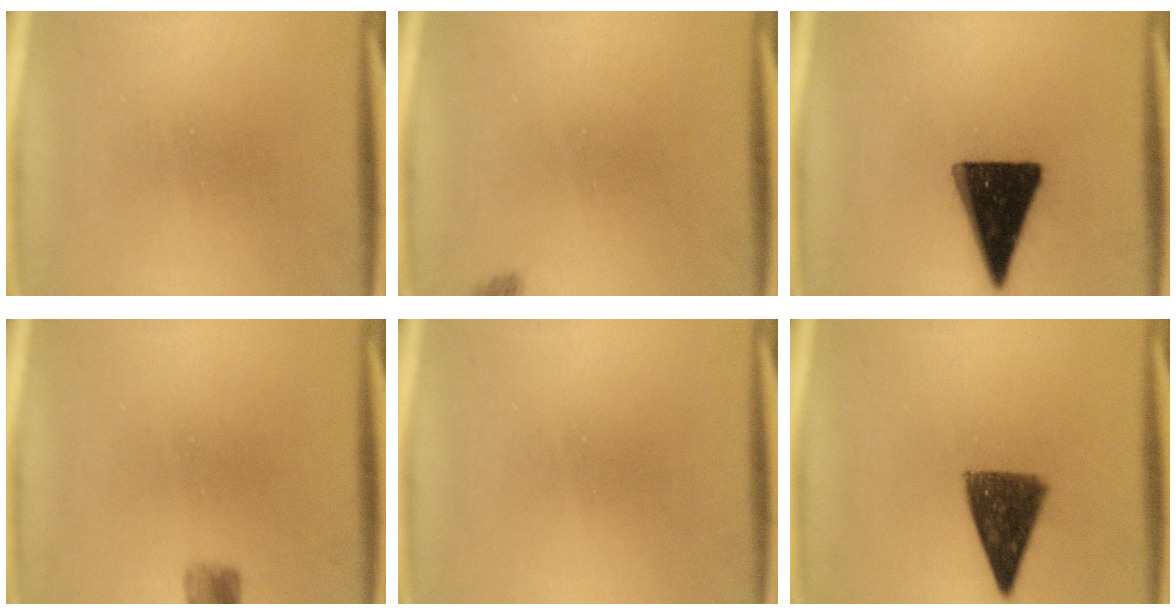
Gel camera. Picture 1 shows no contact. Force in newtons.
{"total": 1.3}
{"total": 18.2}
{"total": 2.4}
{"total": 0.0}
{"total": 9.8}